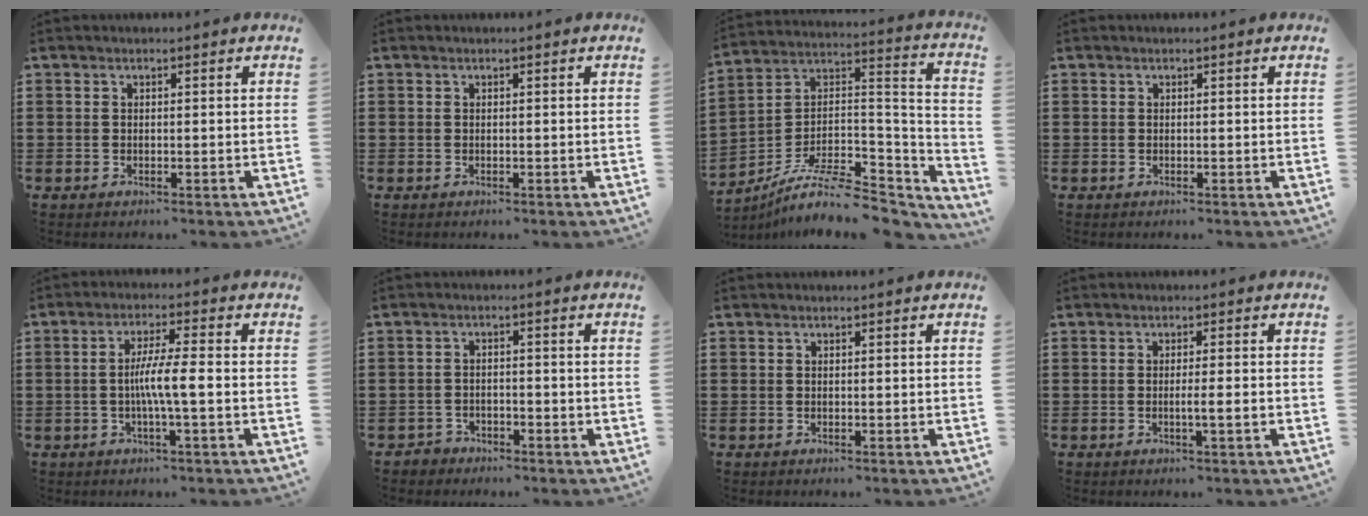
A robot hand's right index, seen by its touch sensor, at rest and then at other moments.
{"total": 0.0}
{"total": 10.0, "force": [-7.8, 2.7, 5.8], "torque": [-0.099, 0.011, -0.150]}
{"total": 0.0}
{"total": 5.6, "force": [-1.0, 0.2, 5.5], "torque": [-0.097, -0.002, -0.021]}
{"total": 1.9, "force": [-1.6, 1.0, 0.0], "torque": [-0.006, 0.002, -0.036]}
{"total": 0.0}
{"total": 2.2, "force": [-0.6, -0.1, 2.1], "torque": [-0.036, -0.005, -0.013]}